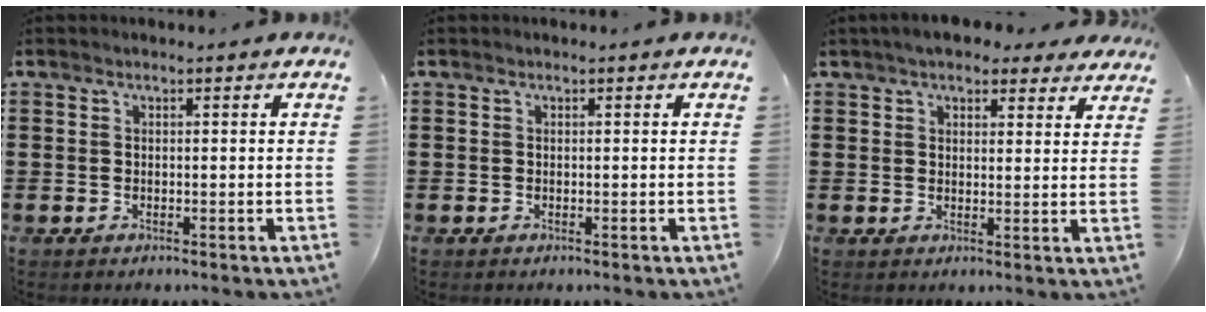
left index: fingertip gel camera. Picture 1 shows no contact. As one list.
[{"total": 0.0}, {"total": 4.6, "force": [4.0, 1.5, 1.7], "torque": [-0.045, 0.002, 0.074]}]